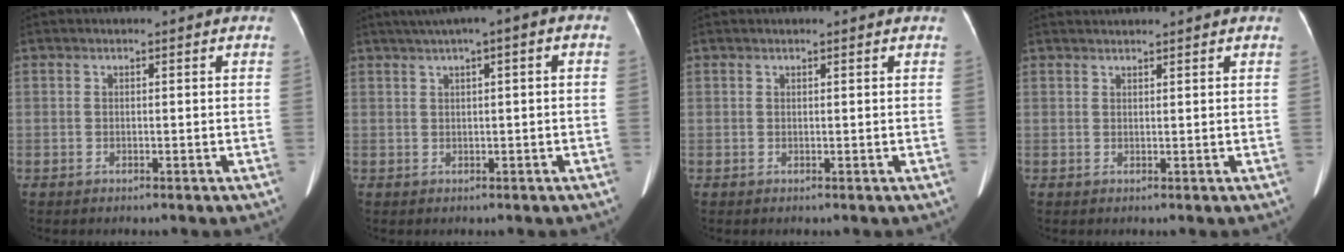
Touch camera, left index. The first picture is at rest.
{"total": 5.0, "force": [2.1, 0.8, 4.4], "torque": [-0.069, 0.028, 0.029]}
{"total": 0.9, "force": [0.8, -0.1, 0.3], "torque": [-0.010, 0.008, 0.014]}
{"total": 3.1, "force": [2.9, -0.3, 0.8], "torque": [-0.010, 0.028, 0.049]}